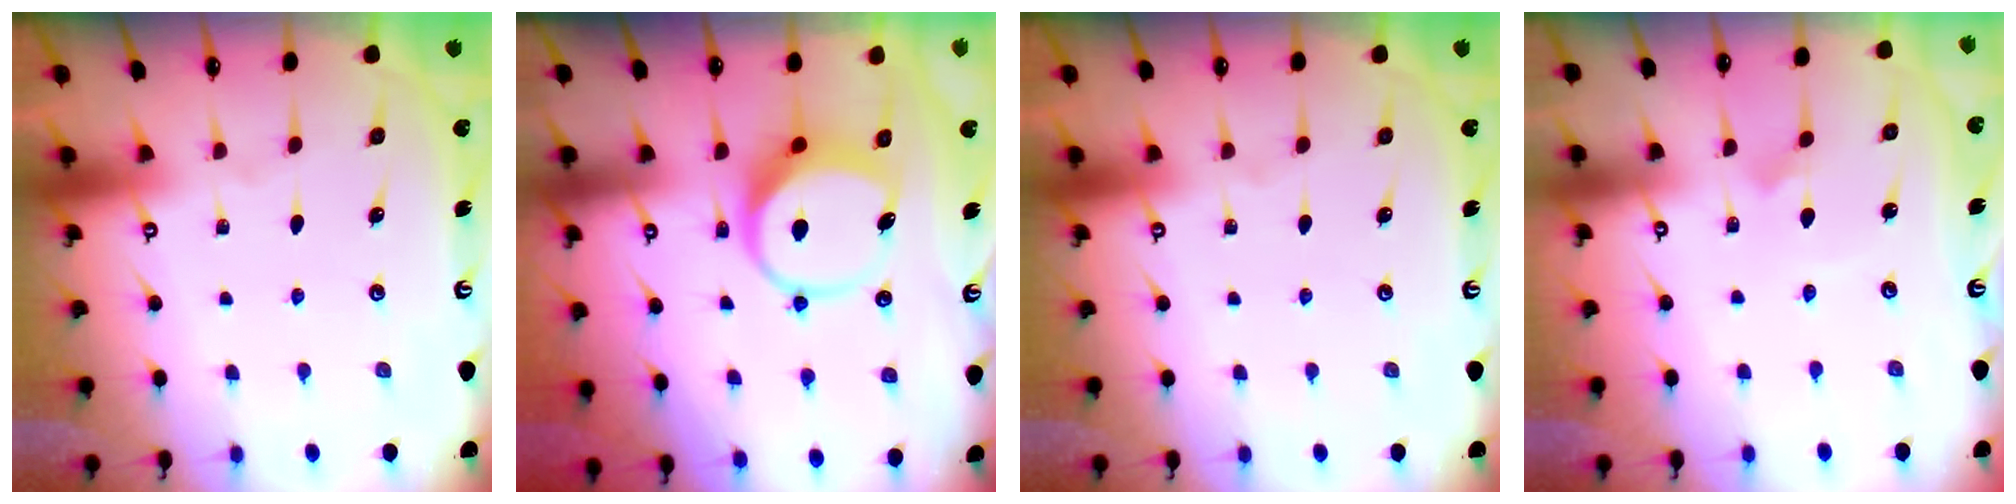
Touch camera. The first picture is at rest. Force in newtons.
{"total": 8.6, "press": 8.5, "slide": 1.4}
{"total": 0.0}
{"total": 2.4, "press": 2.4, "slide": 0.1}